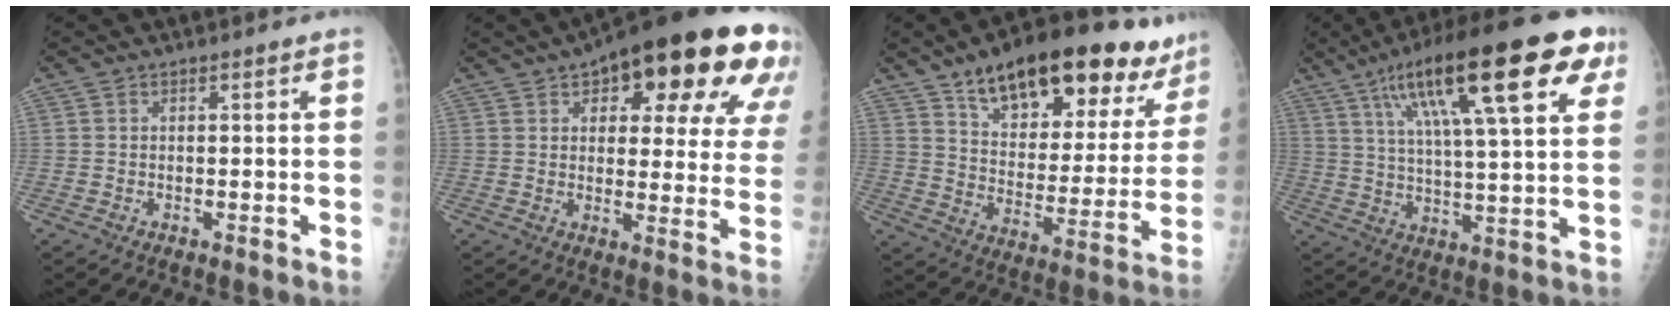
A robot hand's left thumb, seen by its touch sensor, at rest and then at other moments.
{"total": 26.9, "force": [13.7, 10.5, 20.6], "torque": [-0.240, -0.007, 0.176]}
{"total": 26.3, "force": [17.7, 10.9, 16.1], "torque": [-0.194, -0.052, 0.265]}
{"total": 25.5, "force": [12.2, 6.3, 21.5], "torque": [-0.328, 0.005, 0.189]}